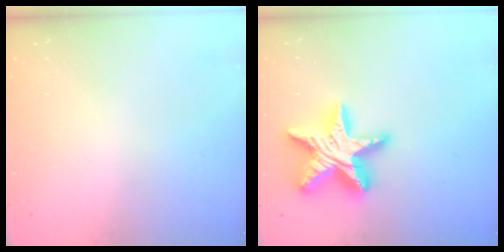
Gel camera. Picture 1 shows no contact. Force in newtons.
{"total": 21.2, "press": 21.1, "slide": 1.9}